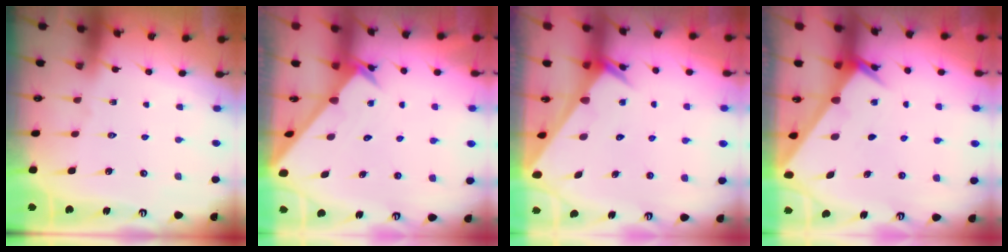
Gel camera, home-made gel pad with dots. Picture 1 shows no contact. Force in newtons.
{"total": 2.1, "press": 2.1, "slide": 0.1}
{"total": 2.4, "press": 2.4, "slide": 0.1}
{"total": 2.0, "press": 2.0, "slide": 0.1}